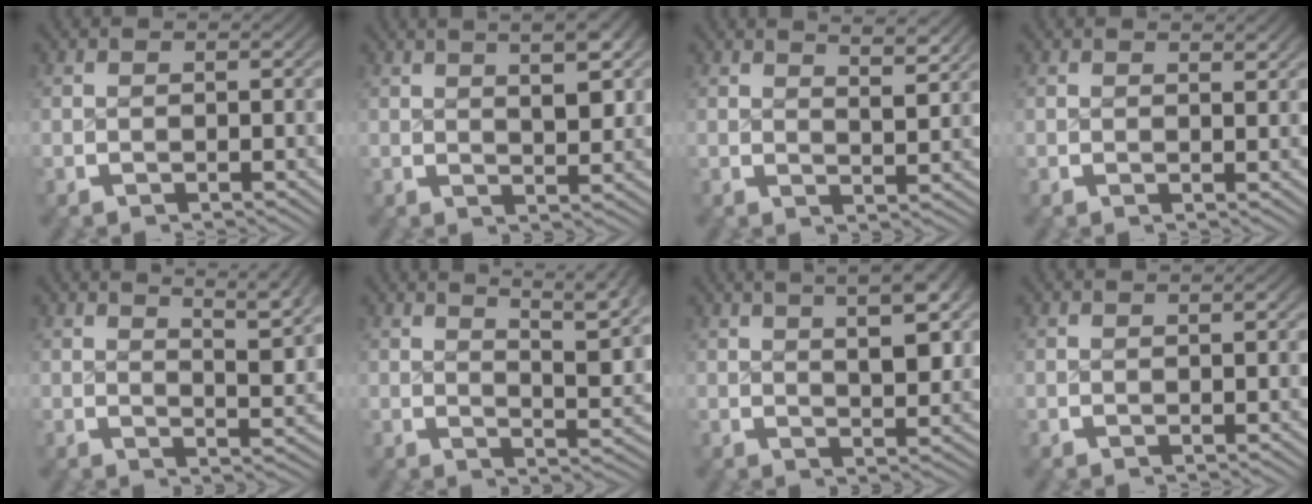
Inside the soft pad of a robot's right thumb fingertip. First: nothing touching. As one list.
[{"total": 5.9, "force": [2.5, 2.2, 4.9], "torque": [-0.053, 0.009, 0.038]}, {"total": 3.7, "force": [2.8, 0.7, 2.4], "torque": [-0.028, 0.000, 0.044]}, {"total": 0.9, "force": [0.8, 0.0, 0.4], "torque": [-0.002, -0.003, 0.013]}, {"total": 6.0, "force": [3.5, 2.0, 4.4], "torque": [-0.049, -0.001, 0.051]}, {"total": 7.3, "force": [4.0, 2.9, 5.5], "torque": [-0.060, -0.001, 0.058]}, {"total": 7.8, "force": [3.3, 3.1, 6.3], "torque": [-0.073, 0.014, 0.048]}, {"total": 0.5, "force": [0.3, 0.0, 0.4], "torque": [-0.005, 0.001, 0.005]}]